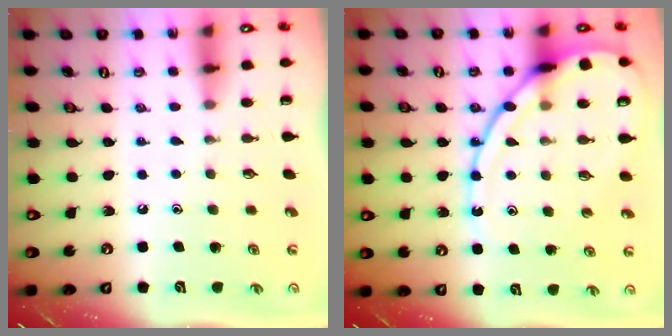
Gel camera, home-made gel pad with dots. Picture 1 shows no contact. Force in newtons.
{"total": 15.4, "press": 15.3, "slide": 1.4}